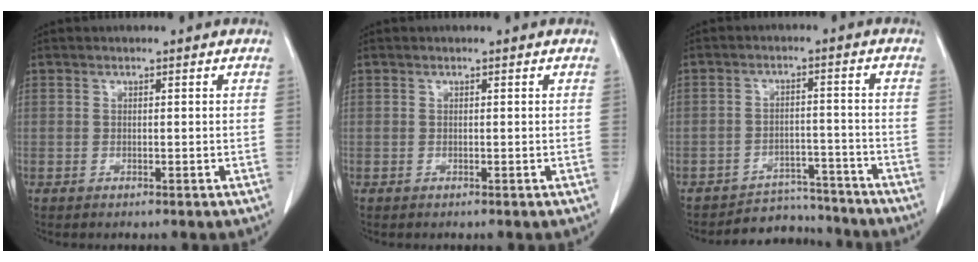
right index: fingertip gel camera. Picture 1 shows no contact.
{"total": 0.0}
{"total": 7.3, "force": [-6.9, 2.3, -1.1], "torque": [0.027, 0.031, -0.100]}